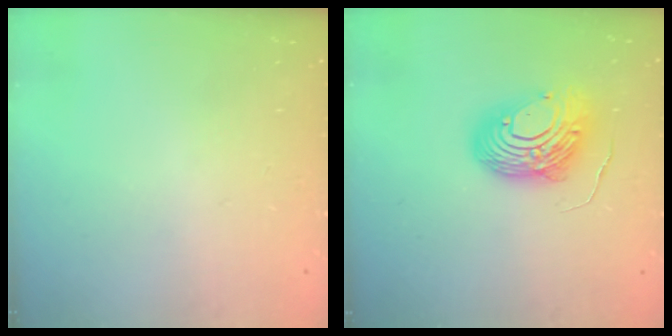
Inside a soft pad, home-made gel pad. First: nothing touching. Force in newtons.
{"total": 12.7, "press": 12.6, "slide": 1.6}